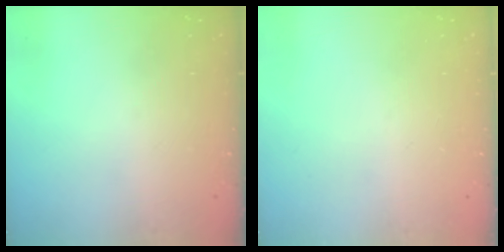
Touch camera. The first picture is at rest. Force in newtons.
{"total": 0.0}